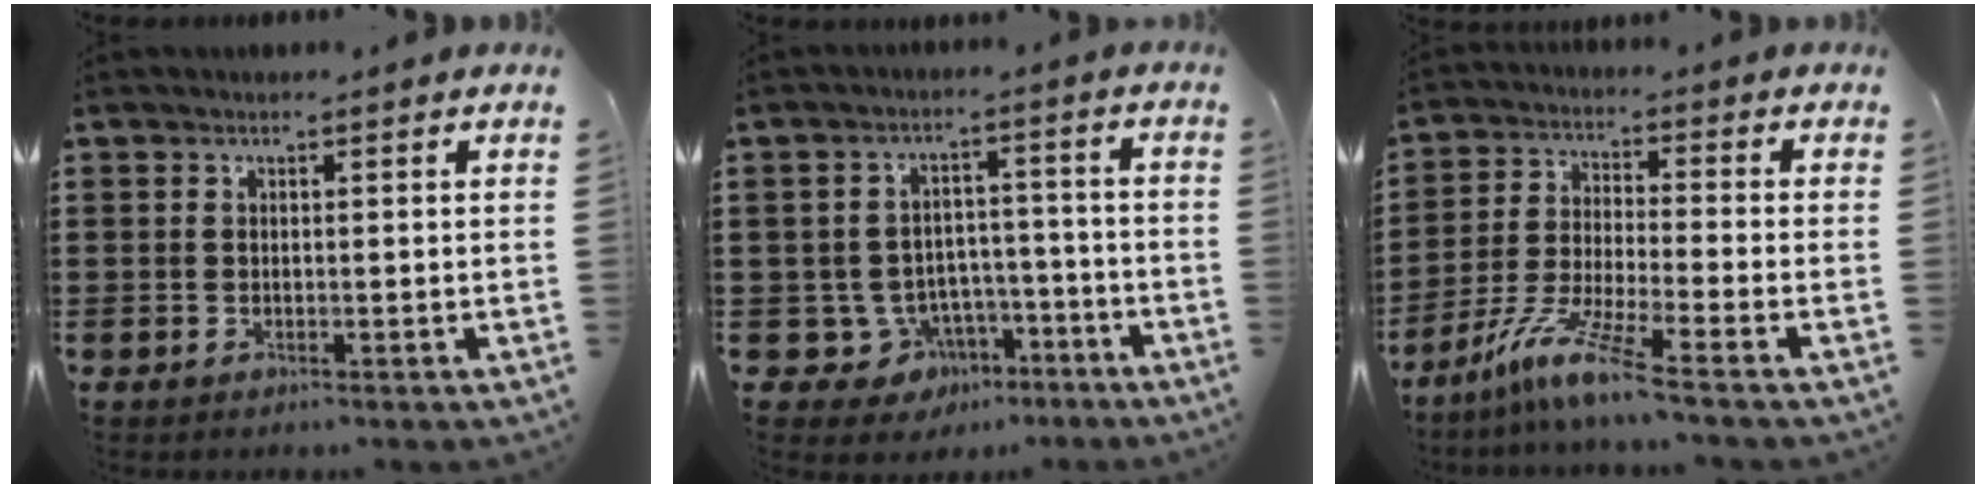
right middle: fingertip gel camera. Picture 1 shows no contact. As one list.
[{"total": 5.5, "force": [-3.2, 4.3, 1.3], "torque": [-0.043, 0.012, -0.057]}, {"total": 8.3, "force": [-6.2, -0.2, 5.6], "torque": [-0.125, -0.019, -0.123]}]